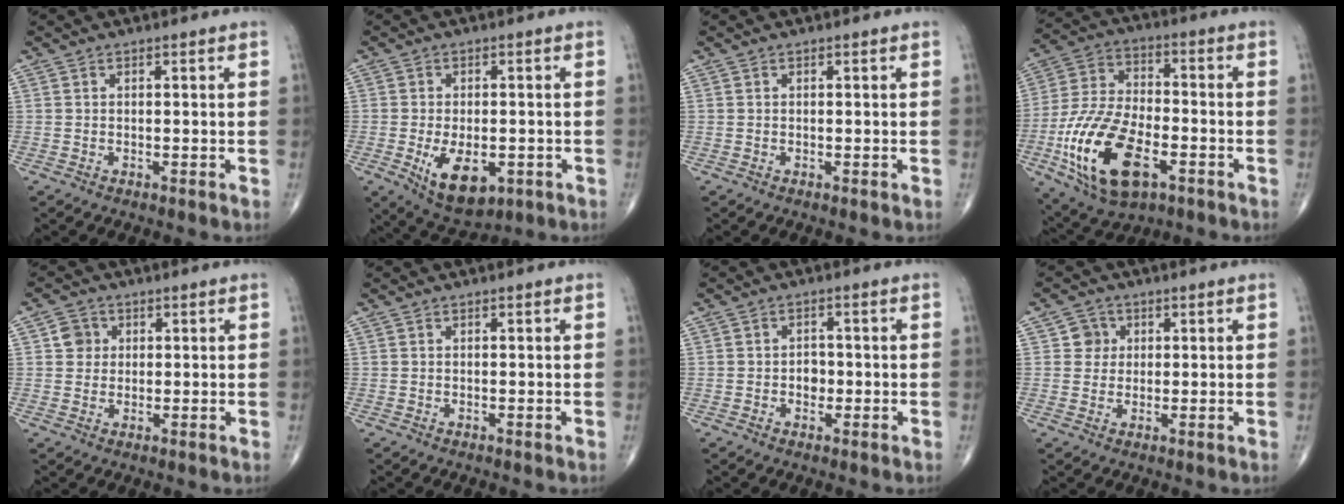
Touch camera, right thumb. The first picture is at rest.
{"total": 10.0, "force": [-3.1, 5.5, 7.8], "torque": [-0.113, -0.006, -0.034]}
{"total": 0.0}
{"total": 20.1, "force": [-7.2, 10.3, 15.7], "torque": [-0.305, 0.018, -0.124]}
{"total": 3.5, "force": [0.9, 3.3, 0.9], "torque": [0.005, 0.001, 0.009]}
{"total": 0.0}
{"total": 2.7, "force": [-0.5, 2.1, 1.6], "torque": [-0.007, 0.007, -0.011]}
{"total": 3.4, "force": [0.8, 3.3, 0.5], "torque": [0.015, 0.002, 0.006]}